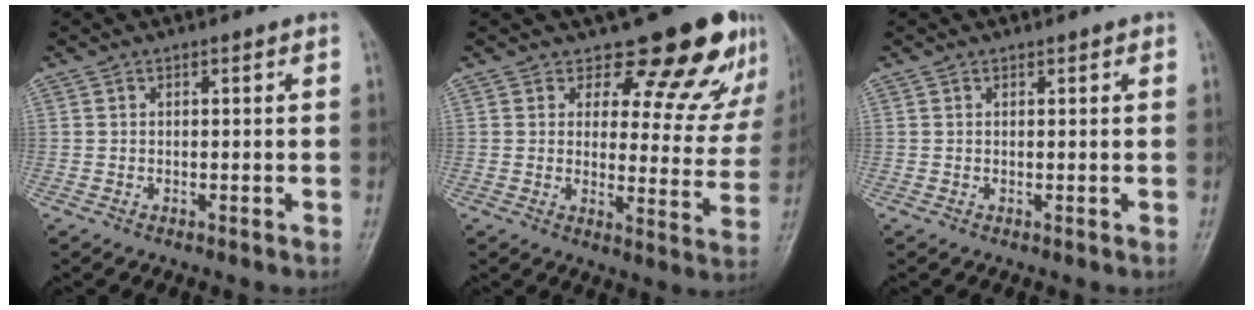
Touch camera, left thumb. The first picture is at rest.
{"total": 14.9, "force": [12.2, 6.3, 5.9], "torque": [-0.014, -0.094, 0.135]}
{"total": 0.7, "force": [0.5, 0.4, 0.3], "torque": [0.002, -0.002, 0.003]}